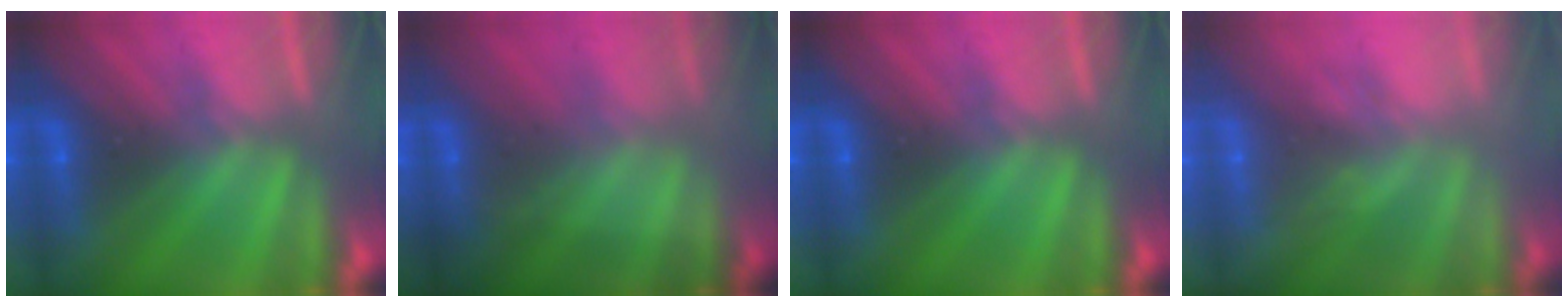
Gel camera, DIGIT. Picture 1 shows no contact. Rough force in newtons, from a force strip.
{"total": 1.5}
{"total": 0.0}
{"total": 2.3}